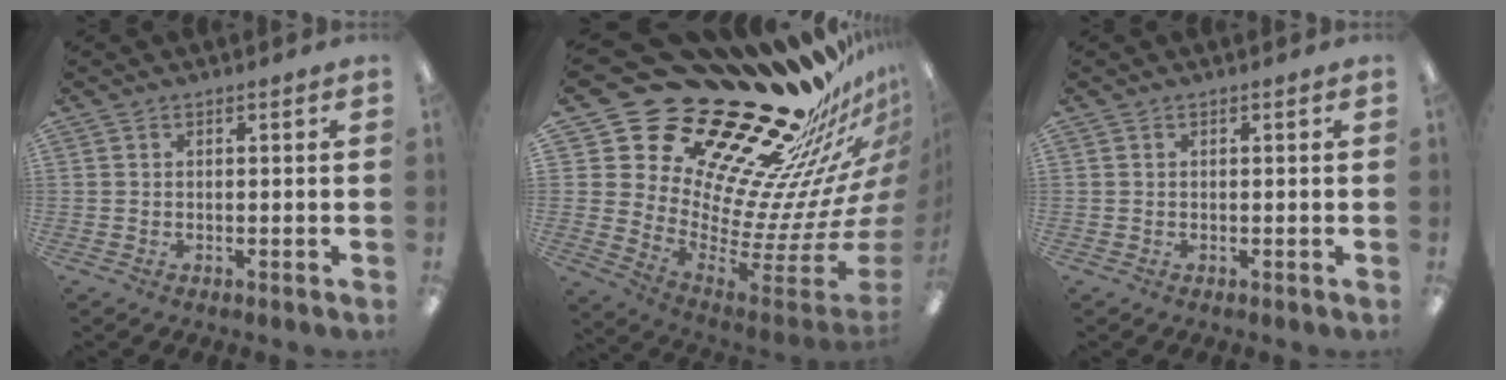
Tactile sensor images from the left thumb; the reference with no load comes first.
{"total": 31.2, "force": [26.4, 11.4, 12.3], "torque": [-0.105, -0.277, 0.507]}
{"total": 0.0}